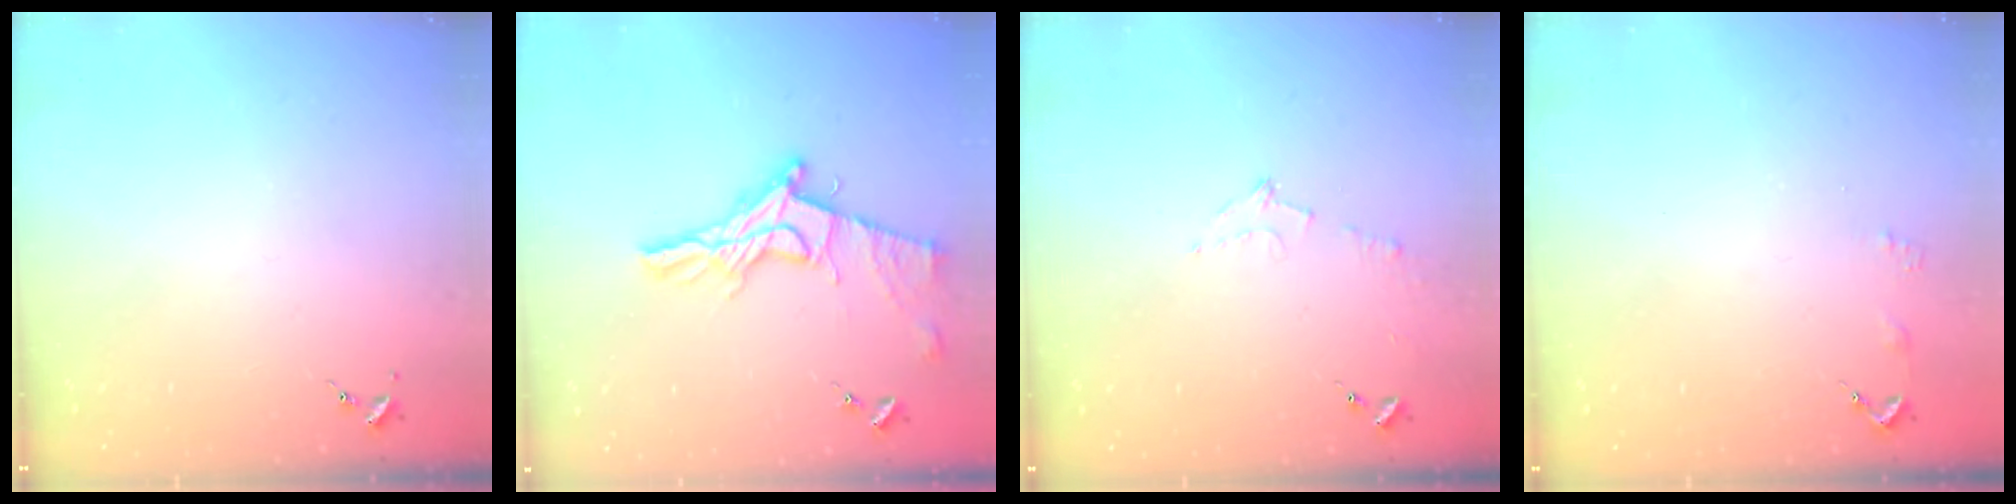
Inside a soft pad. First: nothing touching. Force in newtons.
{"total": 14.8, "press": 14.8, "slide": 1.1}
{"total": 7.2, "press": 7.2, "slide": 0.8}
{"total": 2.4, "press": 2.4, "slide": 0.3}